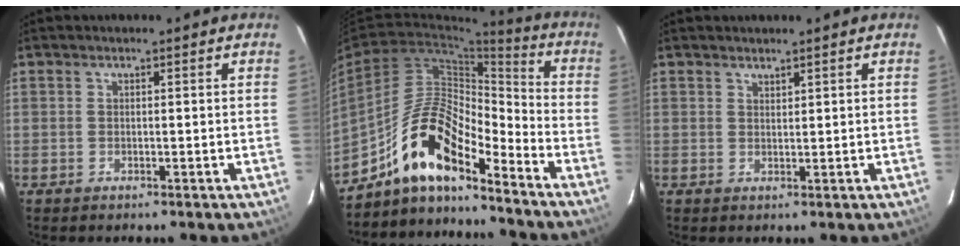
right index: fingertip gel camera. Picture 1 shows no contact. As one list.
[{"total": 14.7, "force": [-10.8, 4.2, 9.0], "torque": [-0.165, 0.017, -0.203]}, {"total": 0.9, "force": [0.9, 0.2, 0.1], "torque": [-0.002, 0.000, 0.018]}]